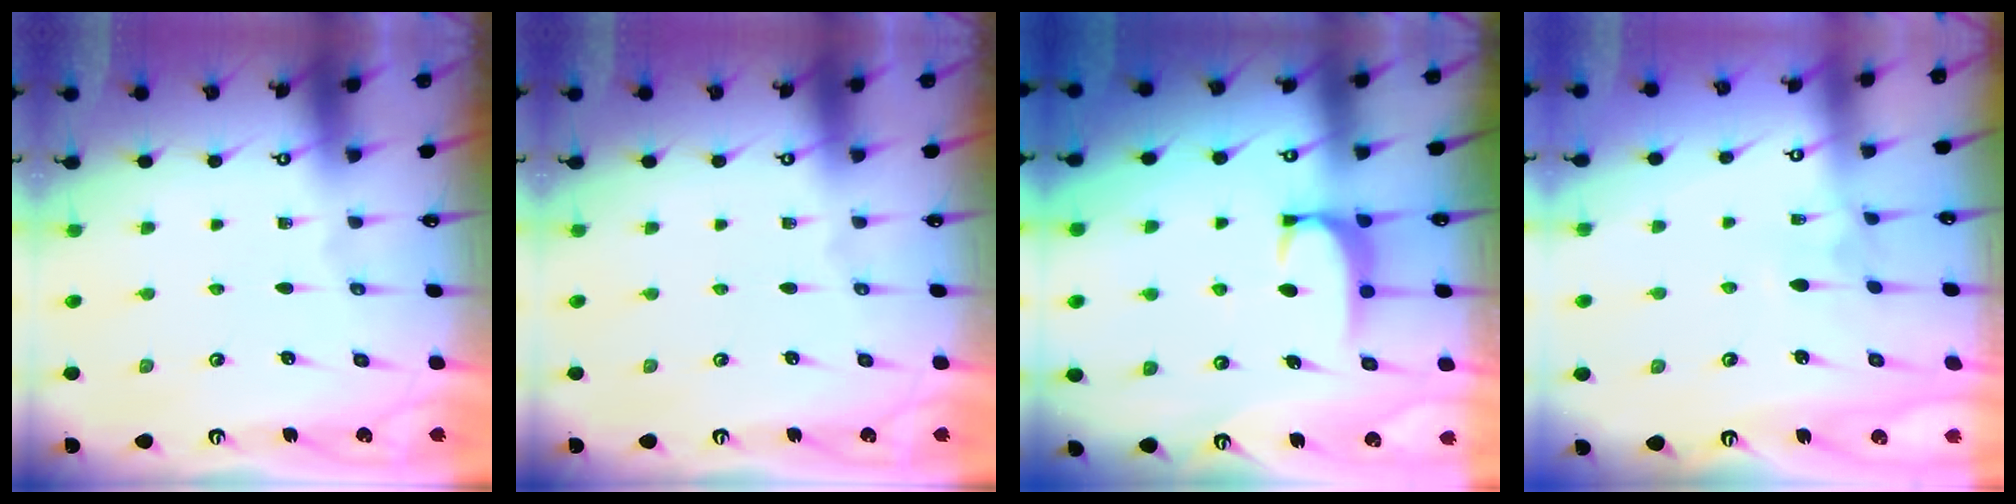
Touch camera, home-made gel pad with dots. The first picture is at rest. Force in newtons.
{"total": 0.0}
{"total": 1.7, "press": 1.6, "slide": 0.5}
{"total": 2.9, "press": 2.9, "slide": 0.2}